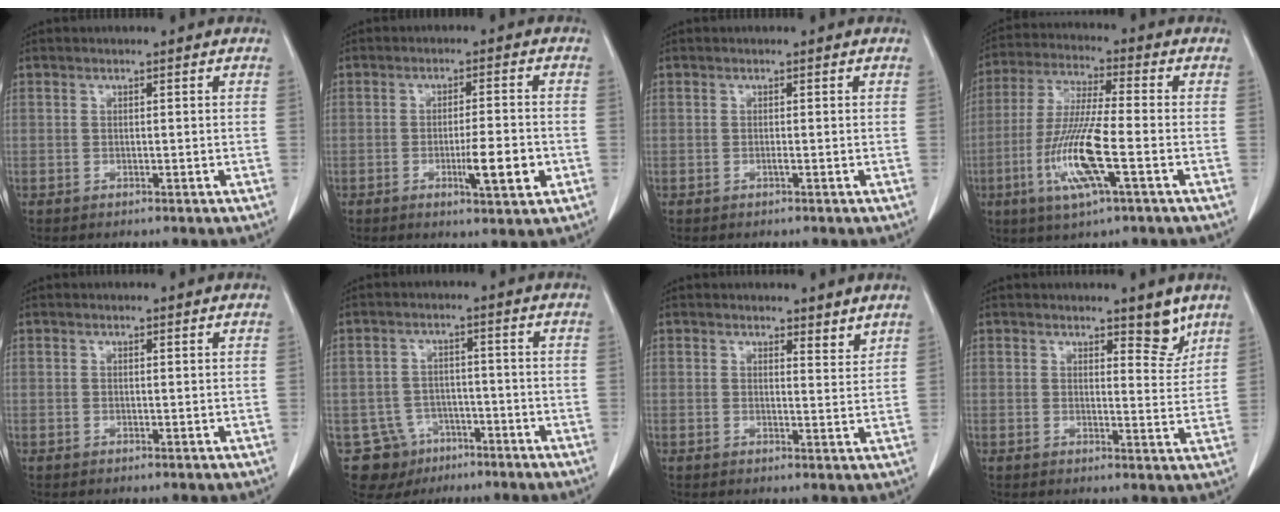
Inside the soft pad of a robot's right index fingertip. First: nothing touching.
{"total": 6.6, "force": [-2.0, 0.7, 6.2], "torque": [-0.097, -0.006, -0.026]}
{"total": 0.0}
{"total": 12.6, "force": [-4.0, 0.8, 11.9], "torque": [-0.247, -0.015, -0.079]}
{"total": 0.0}
{"total": 7.1, "force": [-4.0, 5.8, 0.2], "torque": [-0.003, 0.011, -0.056]}
{"total": 3.1, "force": [2.8, 1.0, 0.9], "torque": [-0.005, -0.012, 0.030]}
{"total": 4.2, "force": [3.2, 1.4, 2.3], "torque": [-0.017, -0.017, 0.041]}